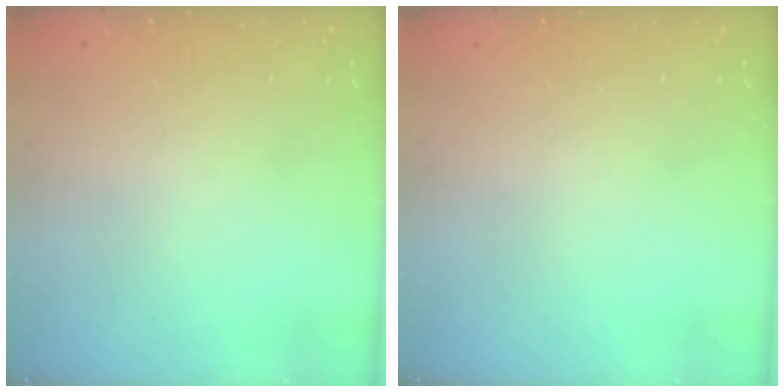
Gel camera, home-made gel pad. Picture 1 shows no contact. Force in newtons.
{"total": 0.0}